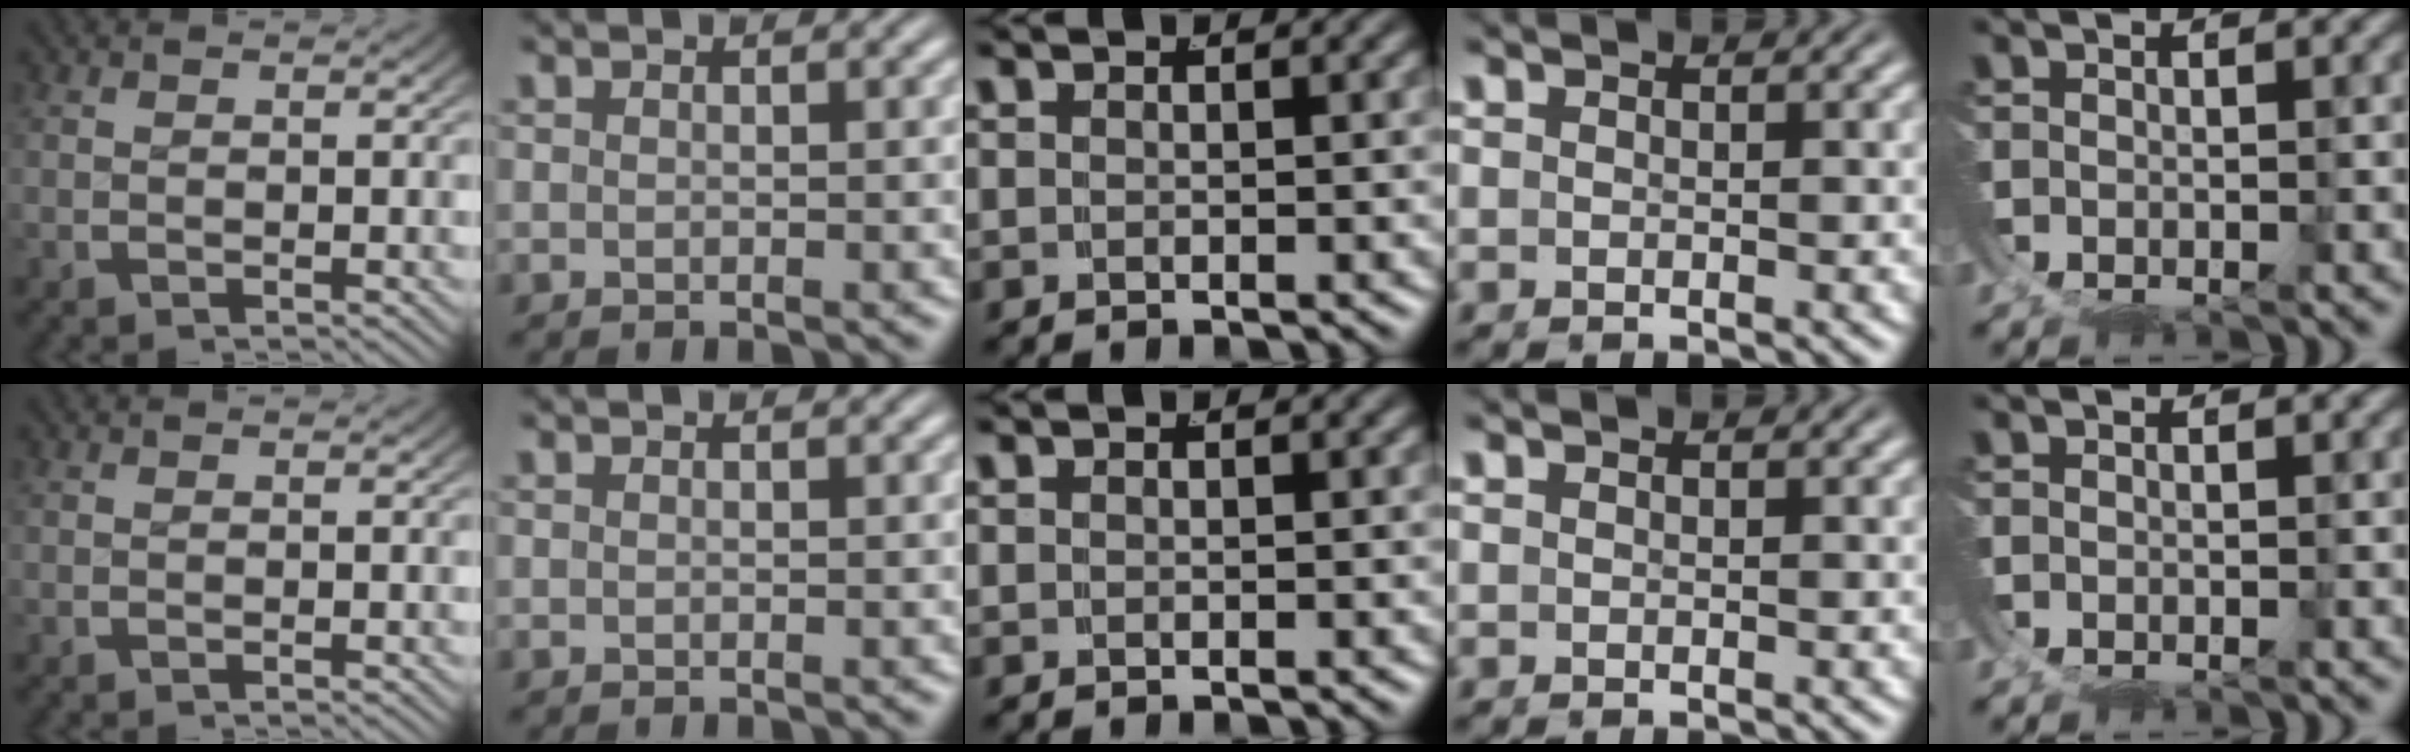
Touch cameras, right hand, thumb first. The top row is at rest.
{}